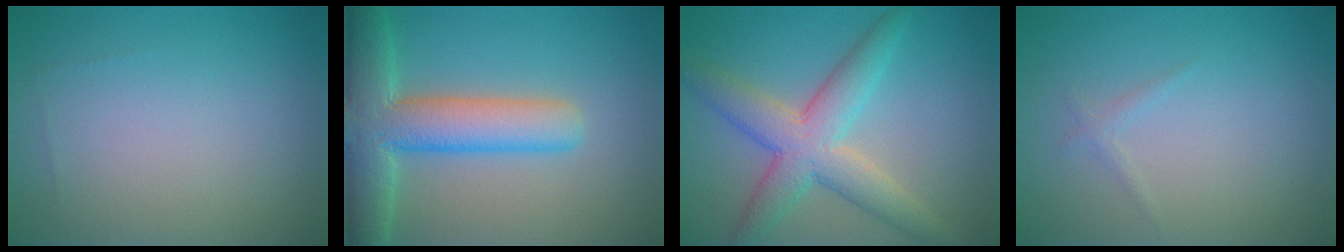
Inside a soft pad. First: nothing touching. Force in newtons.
{"total": 7.8, "press": 7.8, "slide": 0.6}
{"total": 7.3, "press": 7.3, "slide": 0.1}
{"total": 0.8, "press": 0.8, "slide": 0.1}